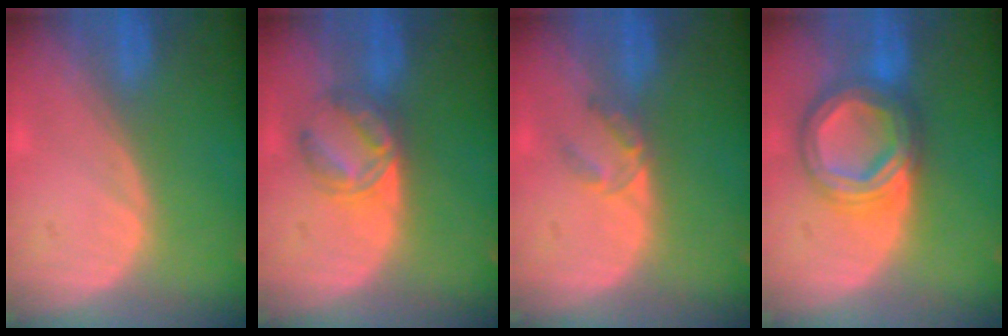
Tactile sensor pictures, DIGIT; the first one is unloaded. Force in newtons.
{"total": 5.6, "press": 5.5, "slide": 1.0}
{"total": 2.7, "press": 2.5, "slide": 1.0}
{"total": 8.7, "press": 8.6, "slide": 0.8}